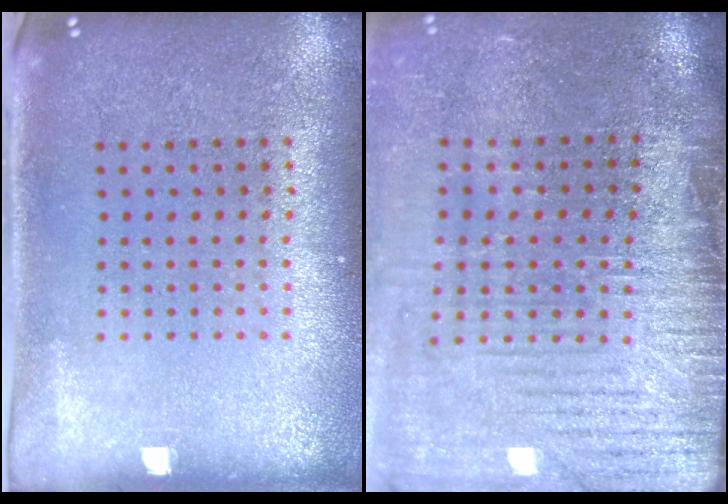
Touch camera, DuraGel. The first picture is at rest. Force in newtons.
{"total": 4.4, "press": 3.8, "slide": 2.2}